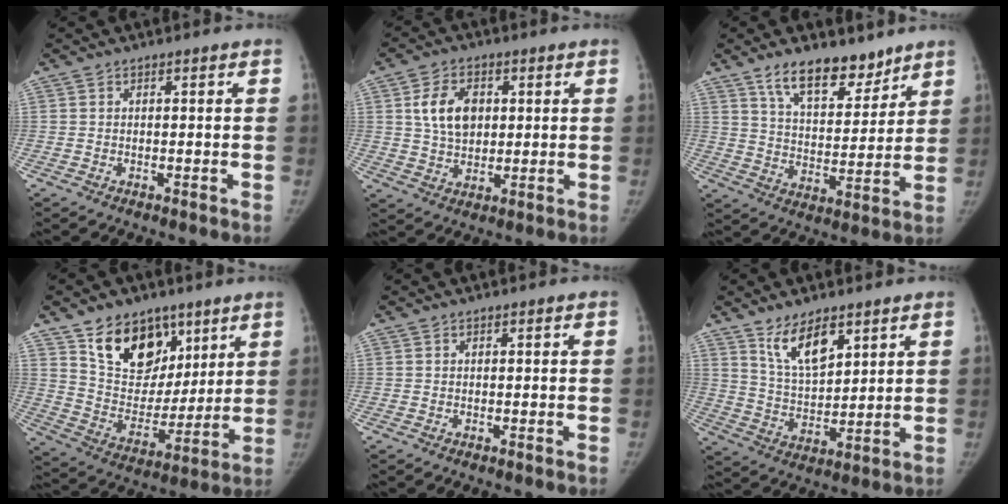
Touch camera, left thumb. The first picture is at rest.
{"total": 9.0, "force": [2.2, 6.2, 6.0], "torque": [-0.085, -0.009, 0.042]}
{"total": 12.9, "force": [9.4, 5.8, 6.7], "torque": [-0.074, -0.066, 0.163]}
{"total": 17.1, "force": [10.3, 11.2, 7.8], "torque": [-0.078, -0.058, 0.188]}
{"total": 0.0}
{"total": 9.9, "force": [6.2, 4.4, 6.4], "torque": [-0.093, -0.041, 0.122]}